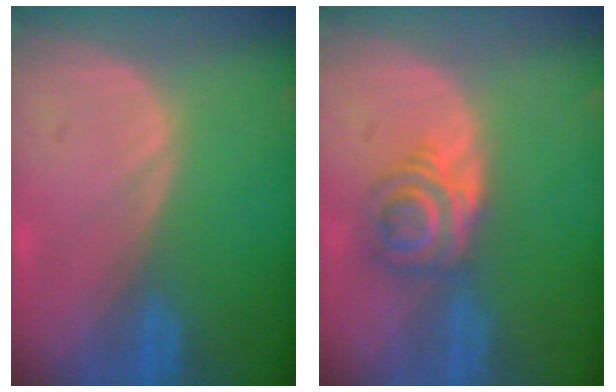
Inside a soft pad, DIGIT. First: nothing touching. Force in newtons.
{"total": 6.2, "press": 5.2, "slide": 3.3}